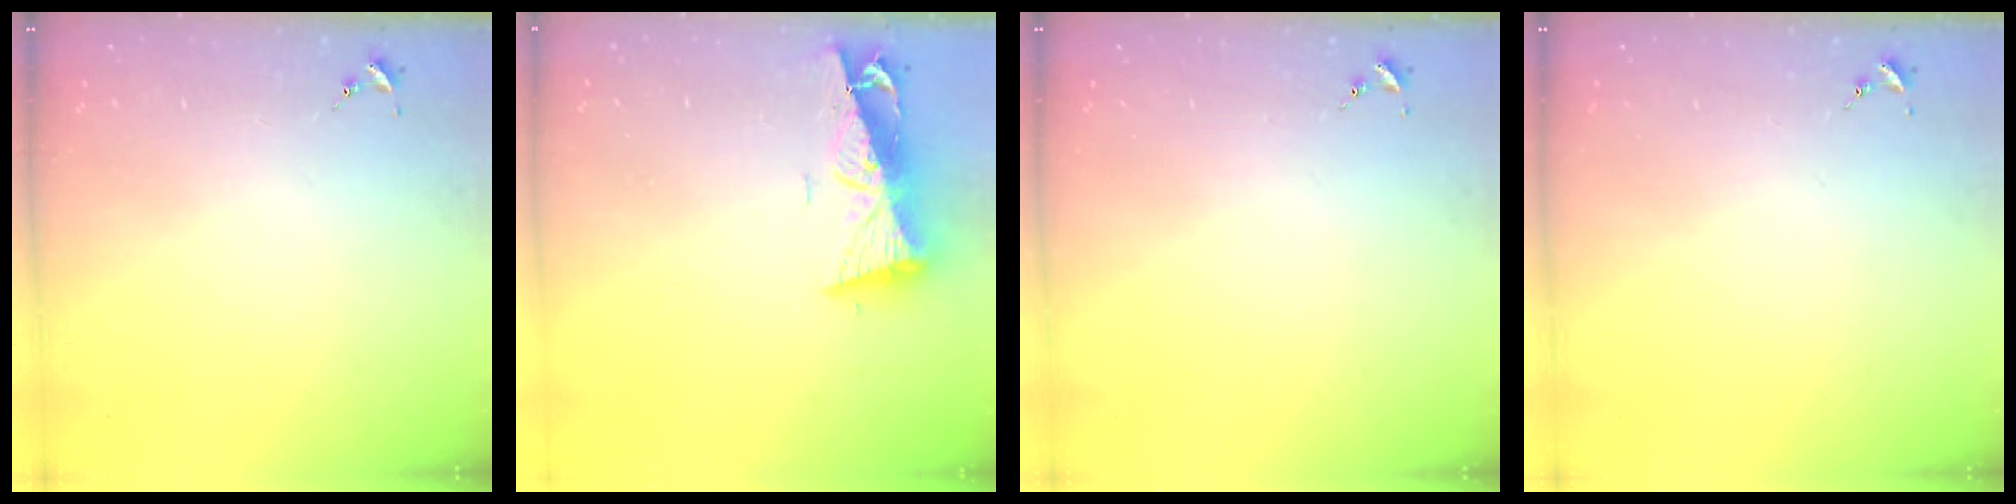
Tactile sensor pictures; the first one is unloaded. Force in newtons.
{"total": 9.5, "press": 9.5, "slide": 0.9}
{"total": 0.0}
{"total": 0.0}